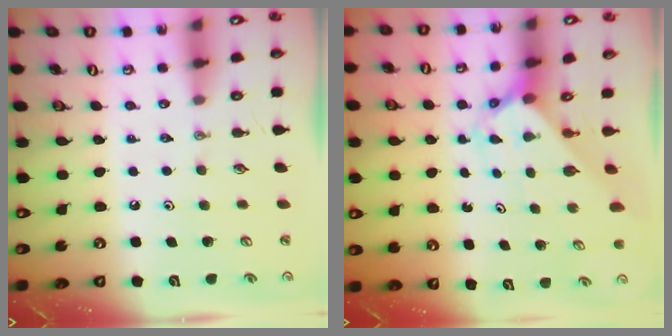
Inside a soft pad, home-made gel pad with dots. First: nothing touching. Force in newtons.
{"total": 2.4, "press": 2.4, "slide": 0.3}